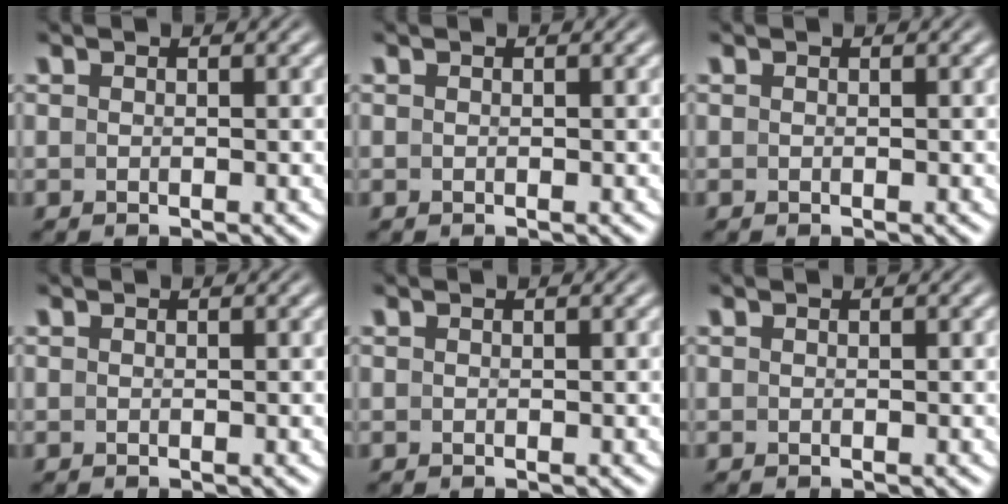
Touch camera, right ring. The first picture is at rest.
{"total": 0.0}
{"total": 0.0}
{"total": 0.0}
{"total": 0.0}
{"total": 0.0}